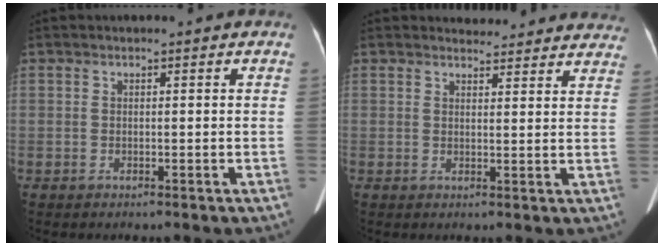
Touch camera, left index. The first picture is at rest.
{"total": 12.5, "force": [11.9, 3.2, 1.8], "torque": [0.011, -0.007, 0.115]}